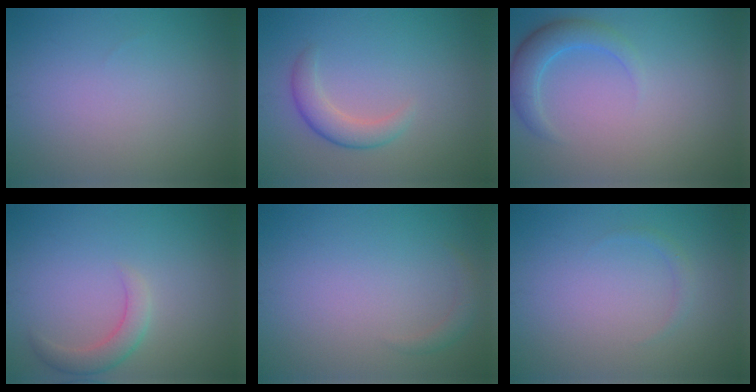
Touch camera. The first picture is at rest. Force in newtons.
{"total": 2.7, "press": 2.7, "slide": 0.1}
{"total": 3.0, "press": 3.0, "slide": 0.1}
{"total": 2.5, "press": 2.5, "slide": 0.2}
{"total": 1.2, "press": 1.2, "slide": 0.2}
{"total": 0.8, "press": 0.8, "slide": 0.0}